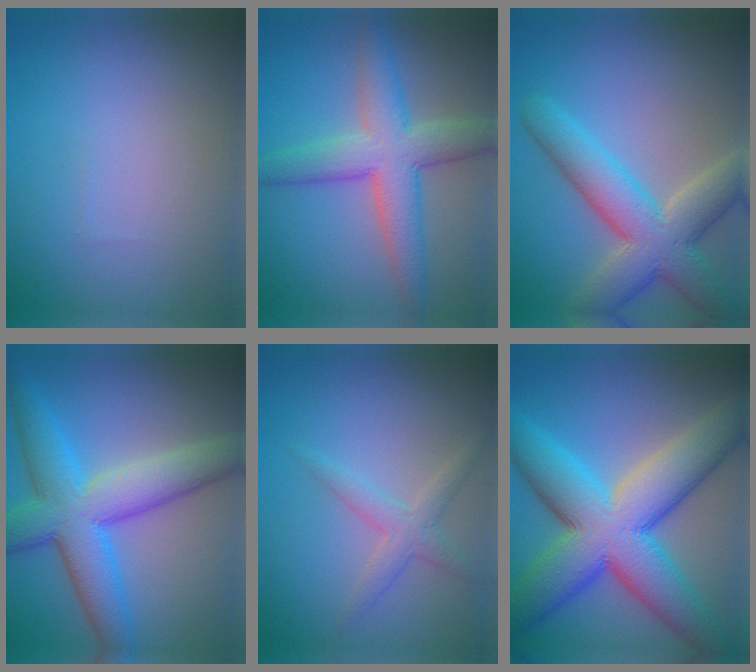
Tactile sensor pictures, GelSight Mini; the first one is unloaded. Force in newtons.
{"total": 6.5, "press": 6.5, "slide": 0.4}
{"total": 8.0, "press": 8.0, "slide": 0.5}
{"total": 9.0, "press": 9.0, "slide": 0.1}
{"total": 2.2, "press": 2.2, "slide": 0.1}
{"total": 13.6, "press": 13.6, "slide": 0.4}